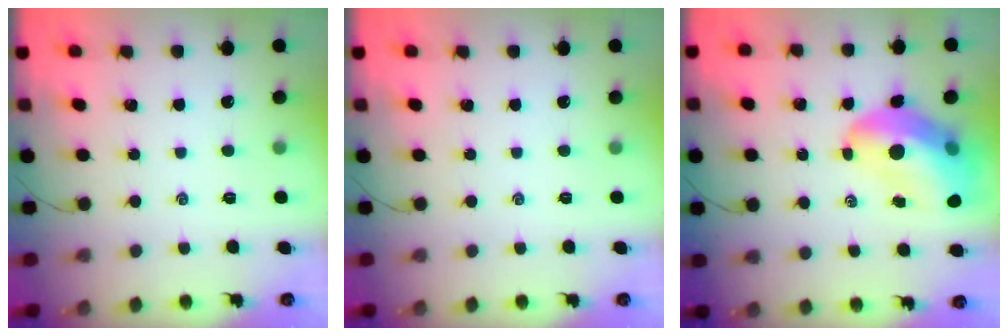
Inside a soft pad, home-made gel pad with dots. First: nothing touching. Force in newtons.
{"total": 0.0}
{"total": 15.5, "press": 14.9, "slide": 4.2}